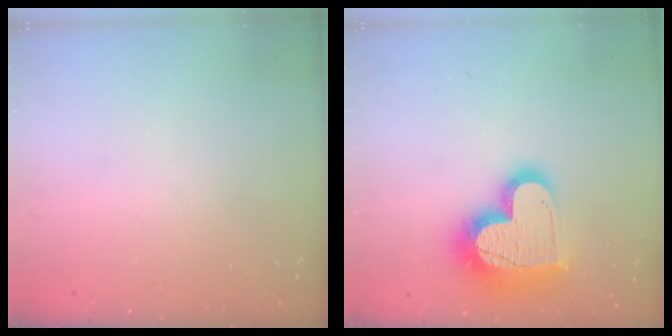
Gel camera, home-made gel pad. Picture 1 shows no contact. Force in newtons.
{"total": 19.8, "press": 19.8, "slide": 1.7}